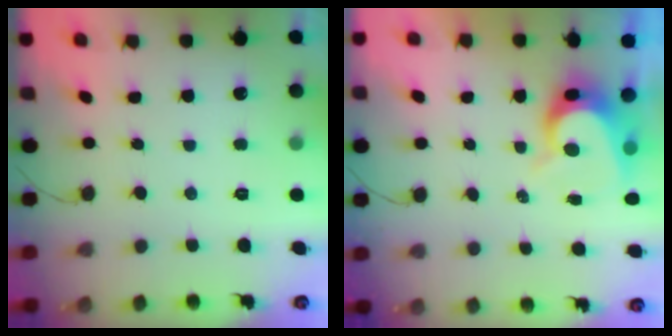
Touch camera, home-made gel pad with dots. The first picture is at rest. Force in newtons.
{"total": 8.3, "press": 8.3, "slide": 0.7}